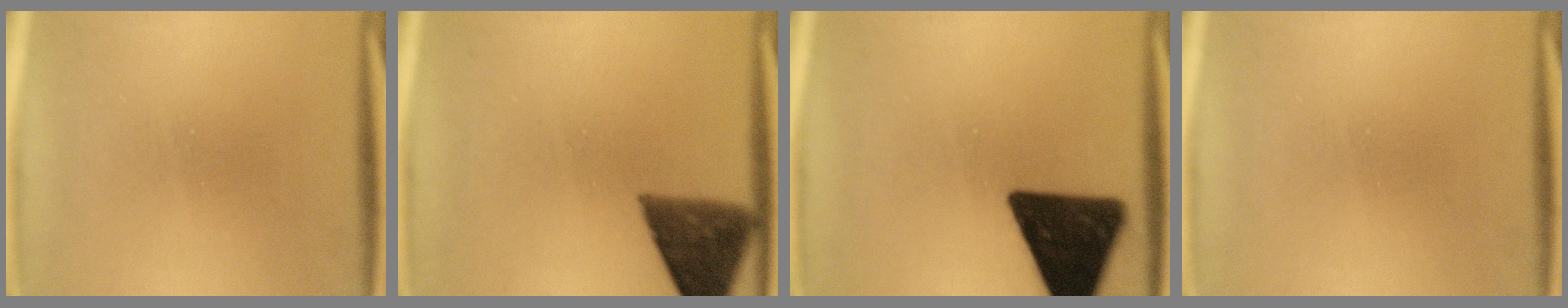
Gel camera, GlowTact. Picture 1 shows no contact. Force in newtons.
{"total": 9.7}
{"total": 15.5}
{"total": 0.0}